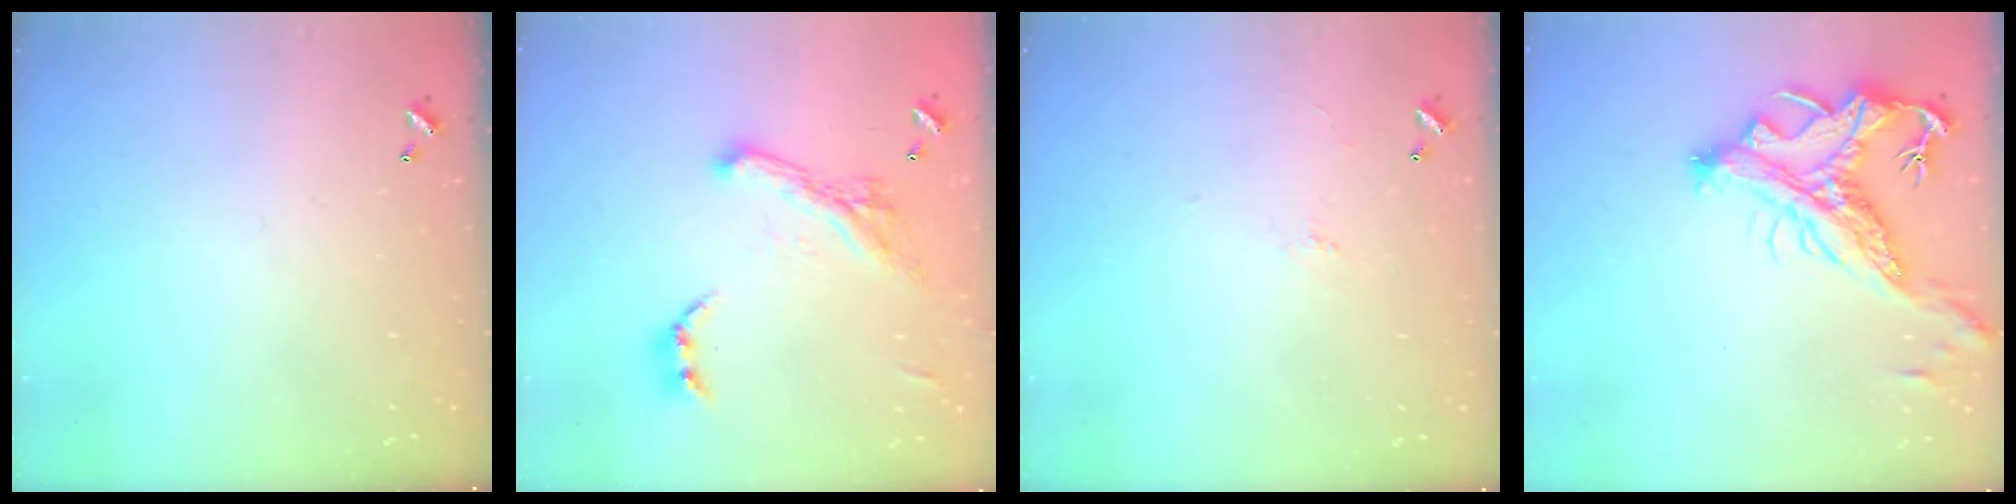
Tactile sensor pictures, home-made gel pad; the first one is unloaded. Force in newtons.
{"total": 4.2, "press": 4.1, "slide": 1.2}
{"total": 1.7, "press": 1.5, "slide": 0.8}
{"total": 5.9, "press": 5.6, "slide": 1.8}